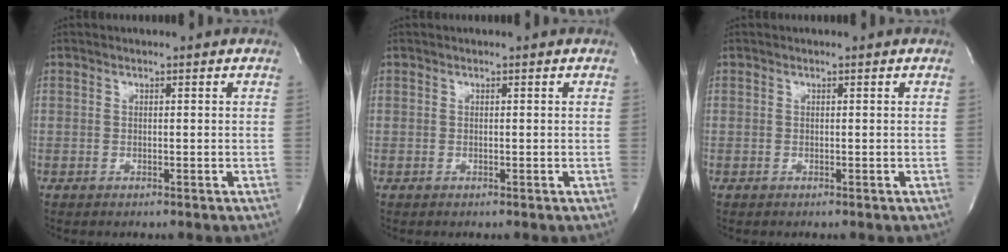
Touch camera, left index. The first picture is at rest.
{"total": 0.0}
{"total": 0.0}